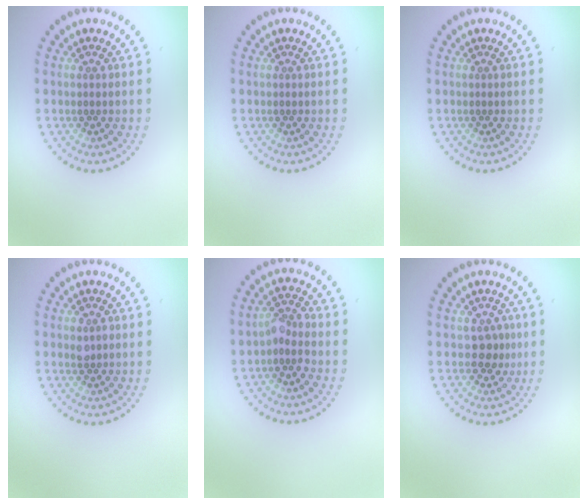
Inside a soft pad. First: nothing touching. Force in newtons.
{"total": 0.0}
{"total": 0.0}
{"total": 1.1, "press": 1.1, "slide": 0.2}
{"total": 2.0, "press": 1.5, "slide": 1.3}
{"total": 1.8, "press": 1.5, "slide": 1.1}